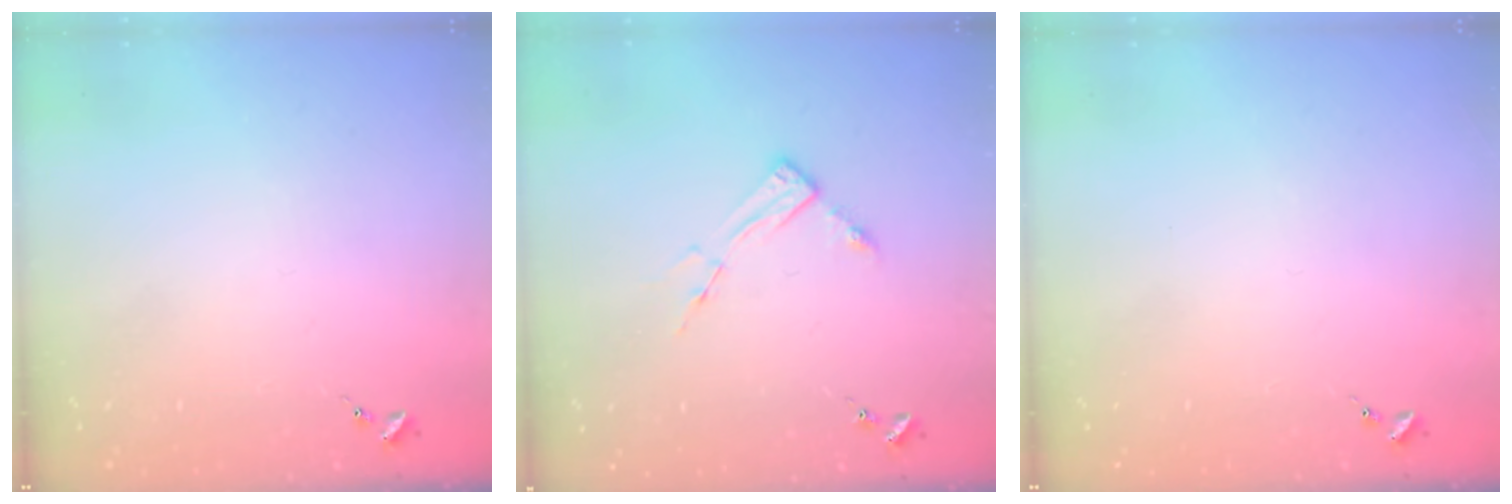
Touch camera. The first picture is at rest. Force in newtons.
{"total": 6.2, "press": 6.2, "slide": 0.4}
{"total": 0.0}